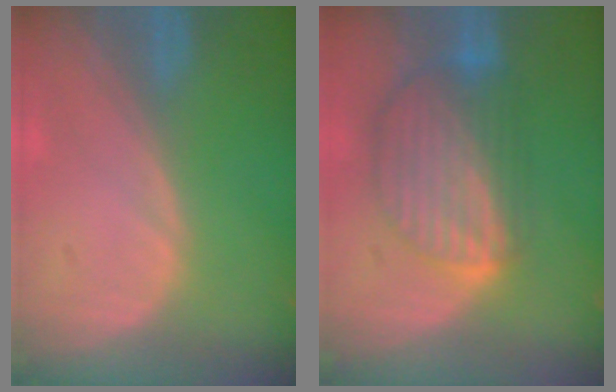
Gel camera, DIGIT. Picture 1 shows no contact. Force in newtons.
{"total": 9.0, "press": 7.8, "slide": 4.5}